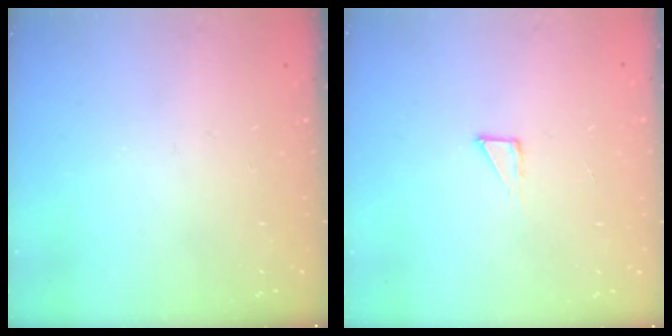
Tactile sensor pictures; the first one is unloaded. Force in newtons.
{"total": 3.7, "press": 3.7, "slide": 0.4}